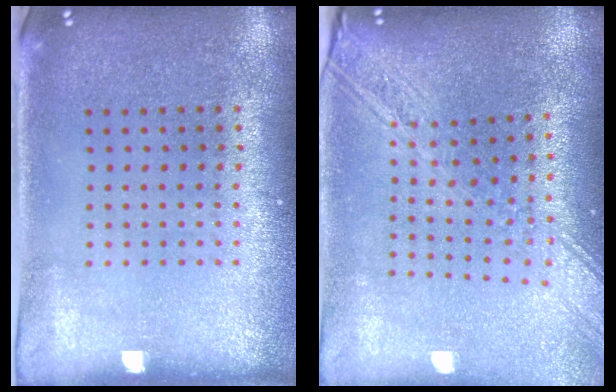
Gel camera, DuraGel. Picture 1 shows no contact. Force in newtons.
{"total": 2.5, "press": 2.1, "slide": 1.4}